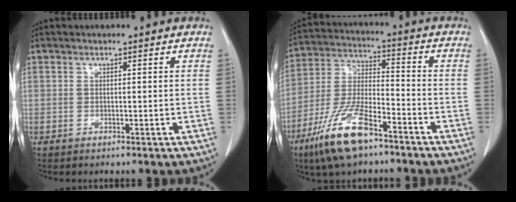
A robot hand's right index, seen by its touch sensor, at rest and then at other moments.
{"total": 13.3, "force": [-8.5, 3.8, 9.6], "torque": [-0.206, -0.015, -0.158]}